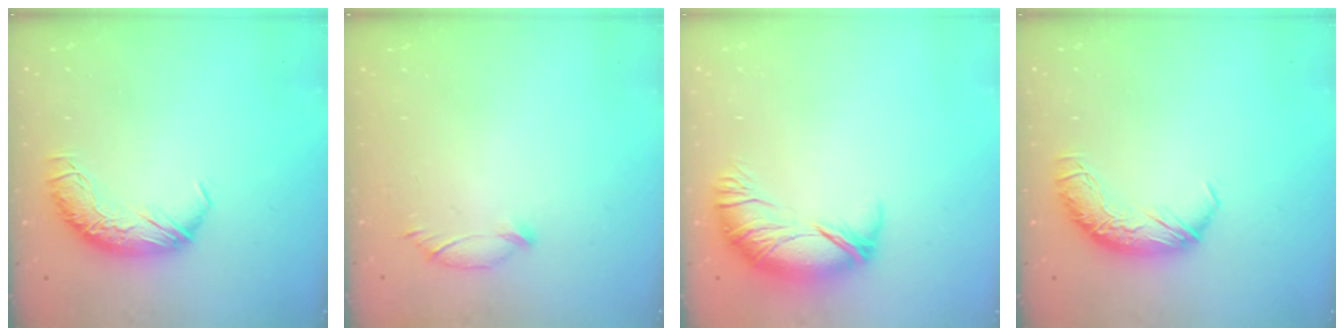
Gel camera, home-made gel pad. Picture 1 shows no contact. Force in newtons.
{"total": 5.8, "press": 5.7, "slide": 1.0}
{"total": 2.6, "press": 1.8, "slide": 1.9}
{"total": 0.0}